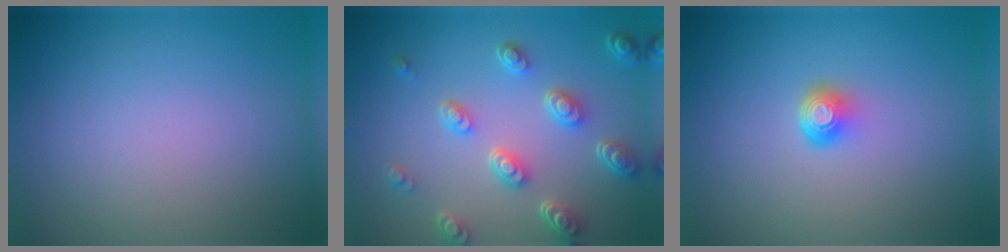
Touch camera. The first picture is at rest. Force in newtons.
{"total": 5.0, "press": 3.7, "slide": 3.3}
{"total": 1.9, "press": 1.3, "slide": 1.4}